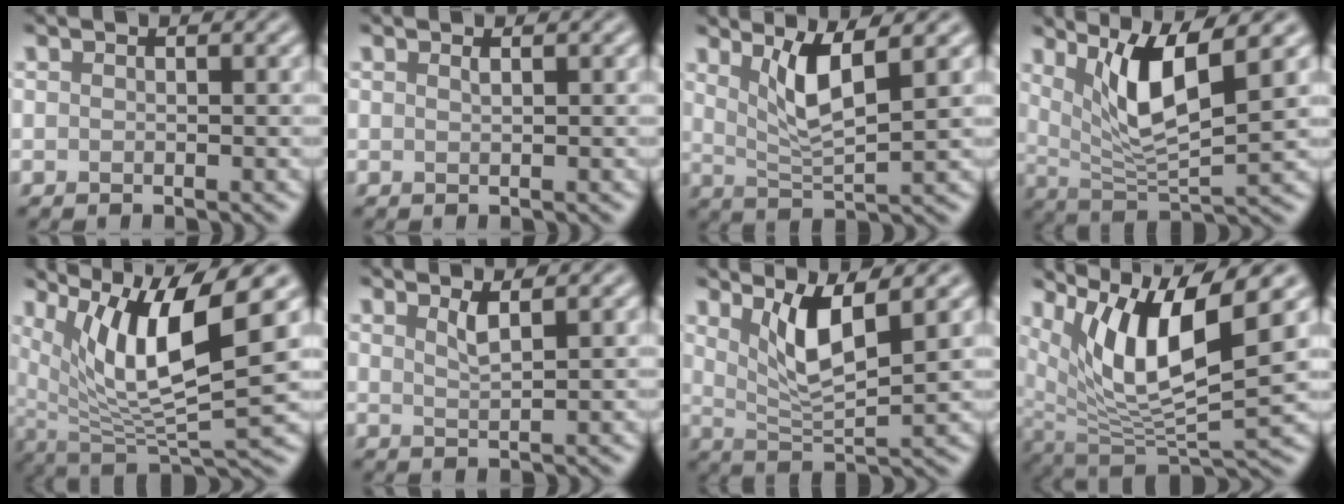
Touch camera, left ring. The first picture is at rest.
{"total": 0.5, "force": [0.3, 0.2, 0.4], "torque": [-0.003, -0.001, 0.005]}
{"total": 4.4, "force": [1.9, 0.9, 3.8], "torque": [-0.075, -0.009, 0.039]}
{"total": 6.8, "force": [3.0, 1.6, 5.9], "torque": [-0.107, -0.013, 0.056]}
{"total": 10.3, "force": [4.2, 2.7, 9.0], "torque": [-0.164, -0.004, 0.083]}
{"total": 1.7, "force": [1.0, 0.5, 1.3], "torque": [-0.021, -0.002, 0.015]}
{"total": 4.8, "force": [2.2, 1.1, 4.1], "torque": [-0.082, -0.011, 0.045]}
{"total": 10.1, "force": [4.5, 3.1, 8.5], "torque": [-0.158, -0.009, 0.085]}